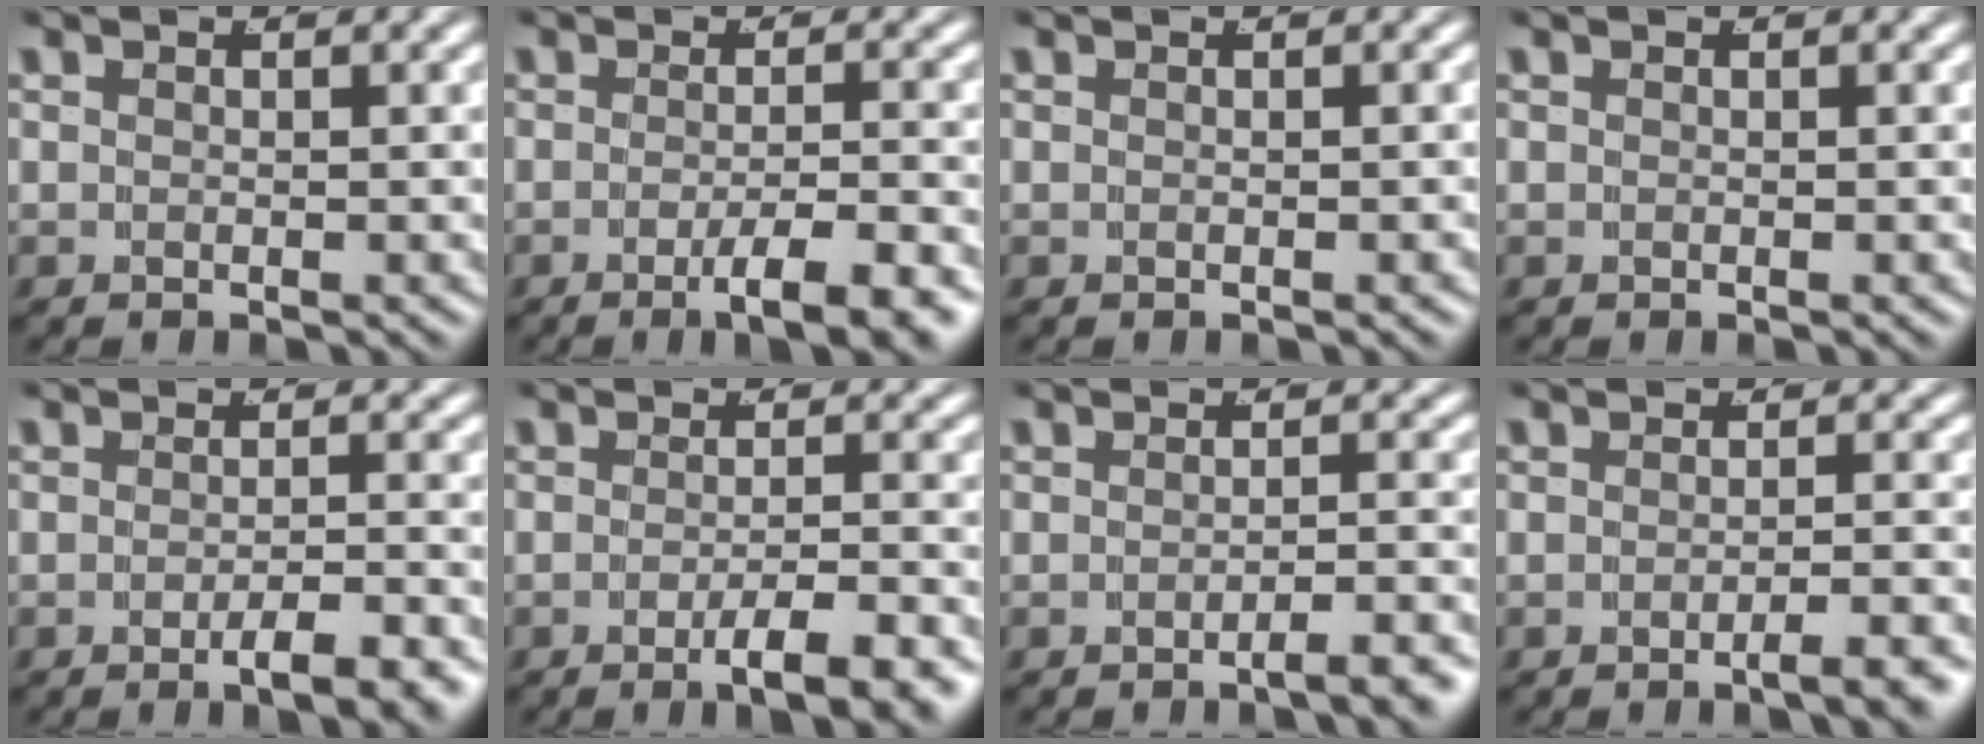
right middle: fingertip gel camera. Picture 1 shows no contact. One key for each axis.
{"total": 4.7, "fx": -3.1, "fy": 0.4, "fz": 3.5, "tx": -0.046, "ty": -0.009, "tz": -0.047}
{"total": 0.0}
{"total": 0.0}
{"total": 3.2, "fx": -2.3, "fy": 0.1, "fz": 2.1, "tx": -0.025, "ty": 0.000, "tz": -0.040}
{"total": 4.3, "fx": -2.9, "fy": 0.3, "fz": 3.1, "tx": -0.041, "ty": -0.006, "tz": -0.046}
{"total": 2.6, "fx": -2.2, "fy": 0.0, "fz": 1.4, "tx": -0.013, "ty": 0.006, "tz": -0.040}
{"total": 2.5, "fx": -1.9, "fy": -0.1, "fz": 1.6, "tx": -0.015, "ty": 0.008, "tz": -0.035}